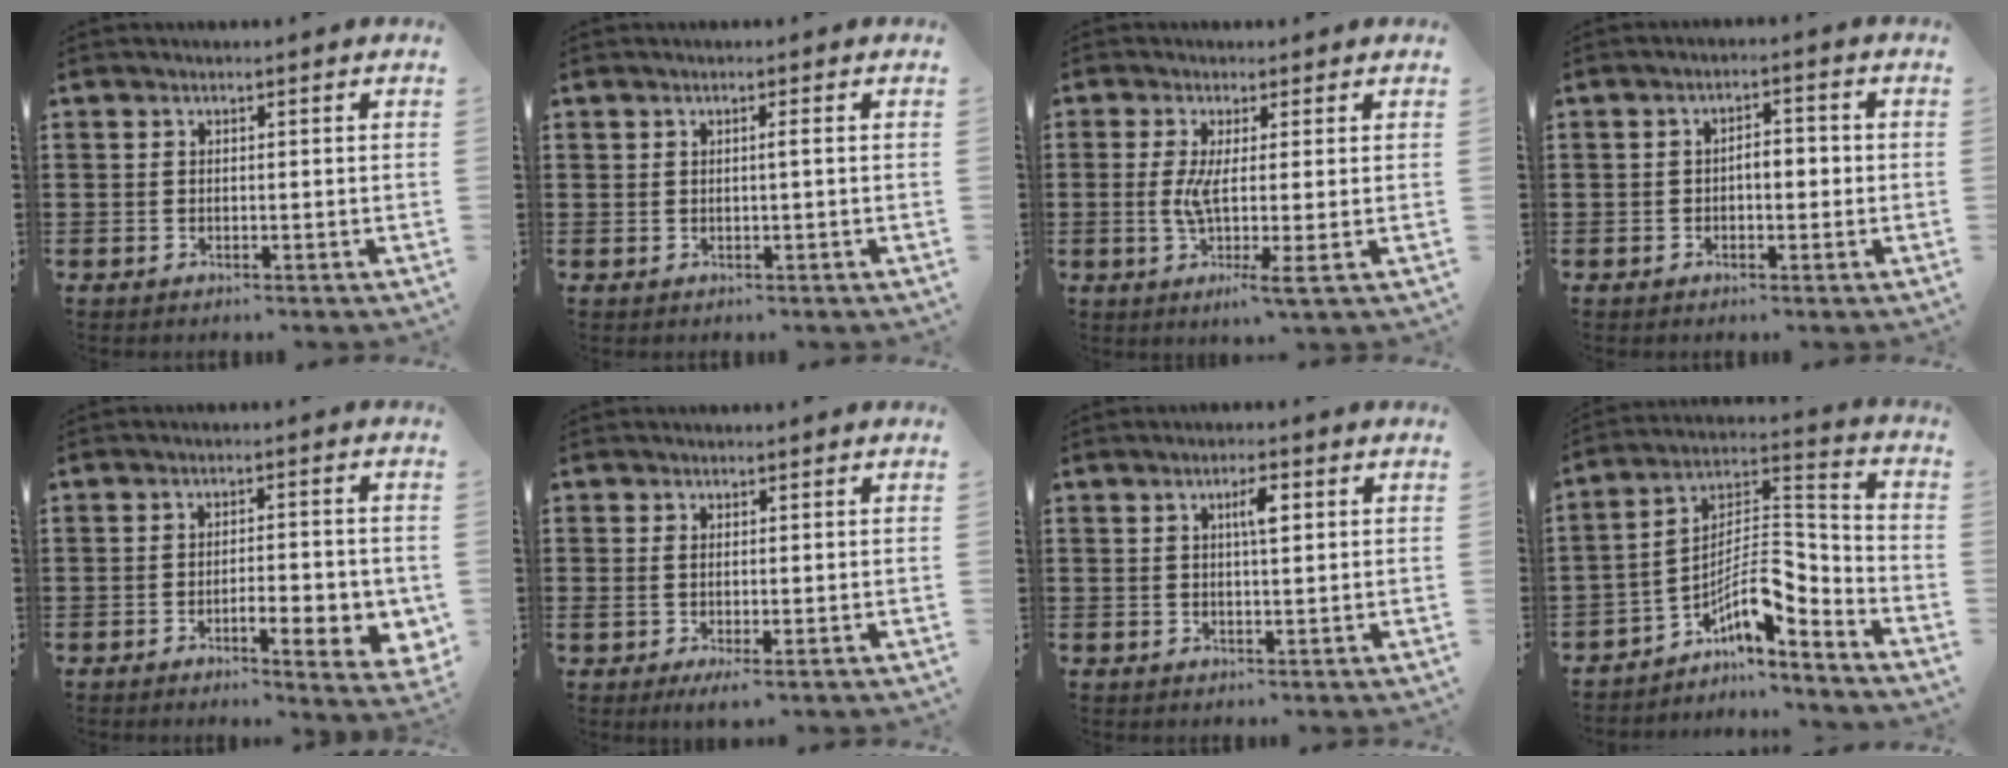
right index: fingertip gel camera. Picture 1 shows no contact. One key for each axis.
{"total": 0.6, "fx": 0.1, "fy": -0.1, "fz": 0.6, "tx": -0.010, "ty": -0.003, "tz": 0.002}
{"total": 4.8, "fx": -0.2, "fy": 0.0, "fz": 4.8, "tx": -0.114, "ty": -0.019, "tz": -0.011}
{"total": 2.9, "fx": -0.6, "fy": 1.4, "fz": 2.5, "tx": -0.048, "ty": 0.006, "tz": -0.013}
{"total": 5.9, "fx": -2.0, "fy": 1.9, "fz": 5.3, "tx": -0.071, "ty": -0.006, "tz": -0.034}
{"total": 1.5, "fx": -0.2, "fy": 0.2, "fz": 1.4, "tx": -0.035, "ty": -0.004, "tz": -0.007}
{"total": 3.3, "fx": 1.0, "fy": 0.9, "fz": 3.1, "tx": -0.054, "ty": 0.005, "tz": 0.012}
{"total": 8.8, "fx": -5.3, "fy": 2.7, "fz": 6.5, "tx": -0.140, "ty": -0.016, "tz": -0.109}